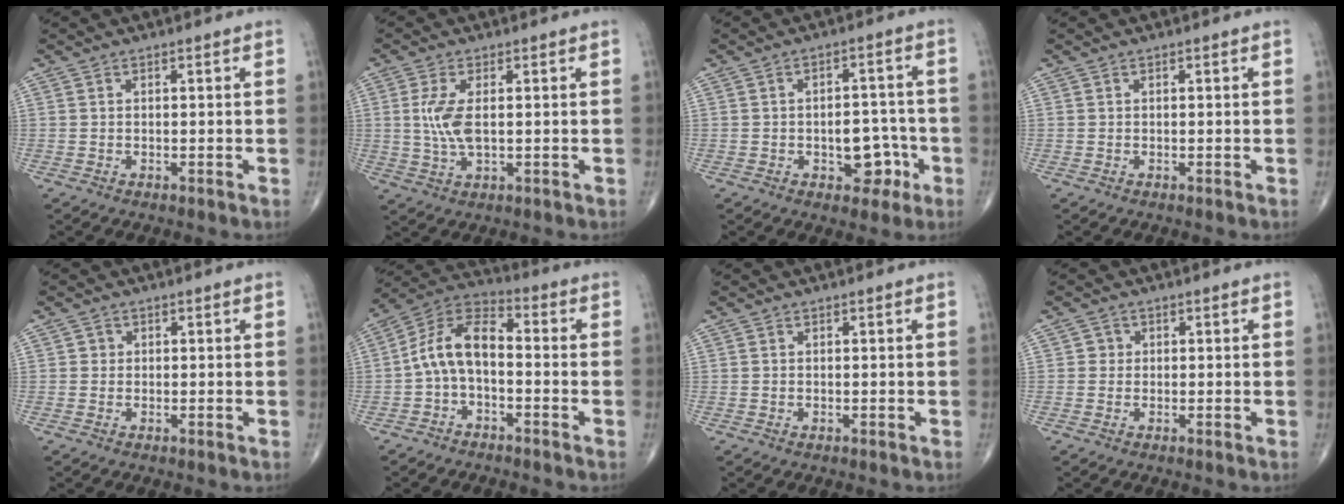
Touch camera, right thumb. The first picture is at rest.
{"total": 6.0, "force": [0.6, 2.4, 5.5], "torque": [-0.126, -0.004, 0.014]}
{"total": 7.4, "force": [-2.6, 4.8, 5.1], "torque": [-0.034, 0.029, -0.031]}
{"total": 0.0}
{"total": 1.1, "force": [0.1, 1.0, 0.2], "torque": [0.003, 0.002, 0.000]}
{"total": 9.7, "force": [-1.6, 5.3, 8.0], "torque": [-0.145, 0.042, -0.044]}
{"total": 0.0}
{"total": 1.5, "force": [0.1, 1.5, 0.3], "torque": [0.004, 0.003, -0.001]}